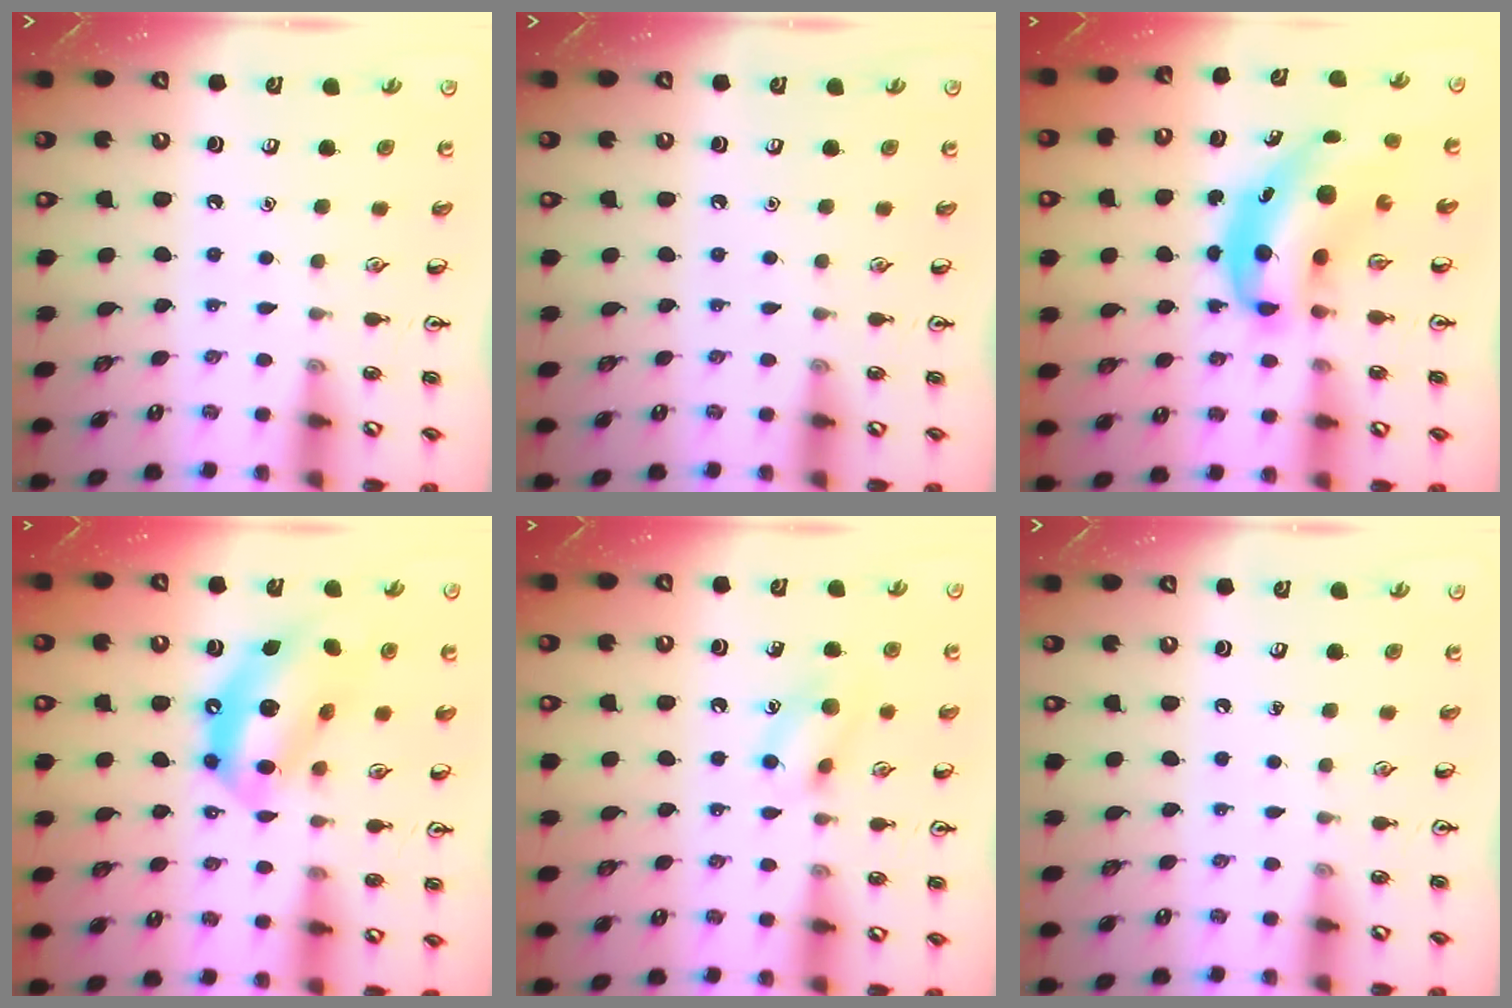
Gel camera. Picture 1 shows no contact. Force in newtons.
{"total": 0.0}
{"total": 9.5, "press": 9.0, "slide": 3.1}
{"total": 13.4, "press": 13.0, "slide": 3.5}
{"total": 9.8, "press": 9.7, "slide": 1.4}
{"total": 0.0}